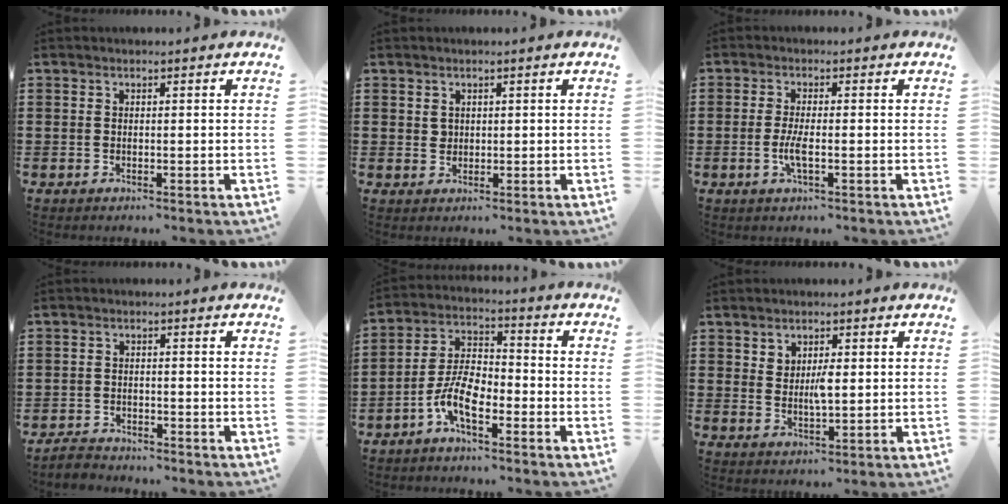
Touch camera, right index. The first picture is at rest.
{"total": 1.4, "force": [0.7, 1.2, 0.2], "torque": [-0.008, 0.005, 0.014]}
{"total": 3.3, "force": [-1.0, 0.7, 3.0], "torque": [-0.067, -0.006, -0.023]}
{"total": 2.2, "force": [-2.1, 0.2, -0.1], "torque": [-0.007, 0.000, -0.045]}
{"total": 7.4, "force": [-3.9, 3.0, 5.5], "torque": [-0.135, -0.002, -0.080]}
{"total": 3.1, "force": [0.8, 1.4, 2.6], "torque": [-0.048, 0.000, 0.012]}